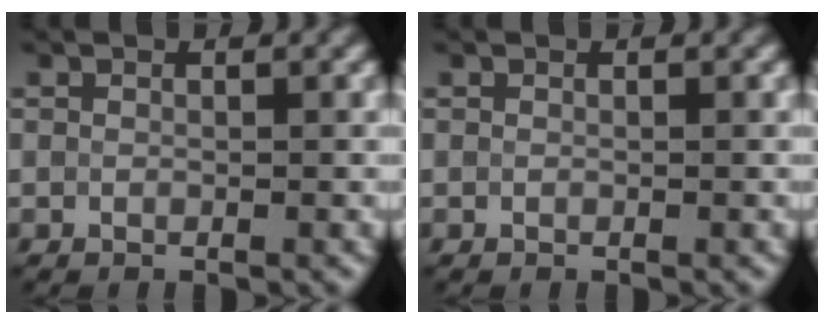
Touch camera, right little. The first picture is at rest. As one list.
[{"total": 0.0}]